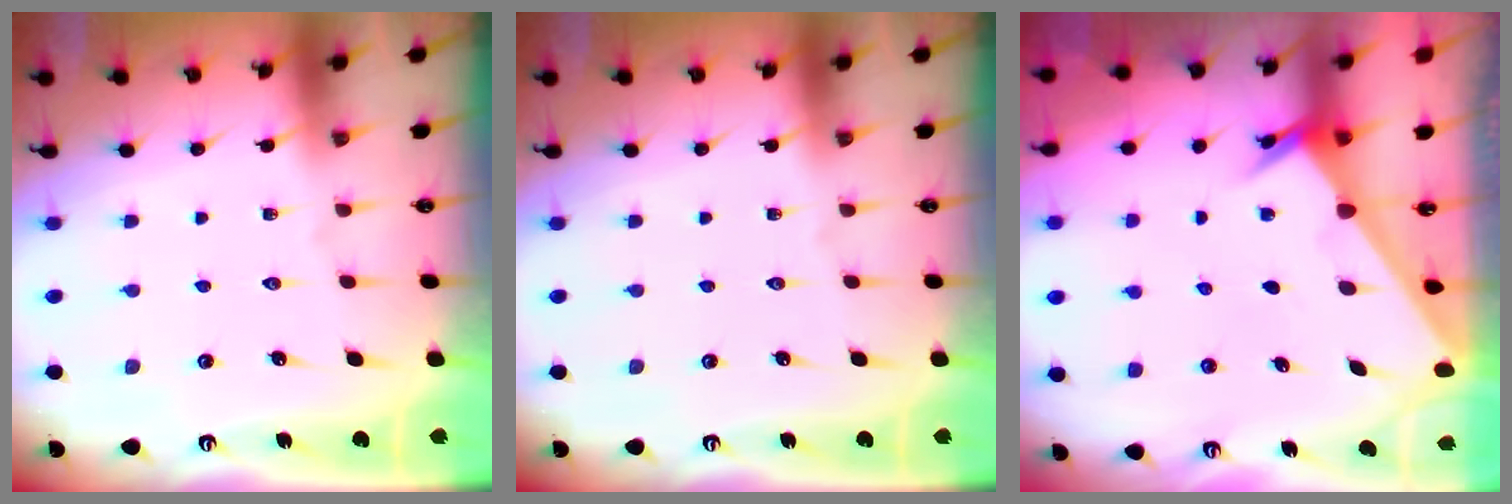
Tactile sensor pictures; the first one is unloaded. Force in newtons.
{"total": 0.0}
{"total": 2.3, "press": 2.3, "slide": 0.3}